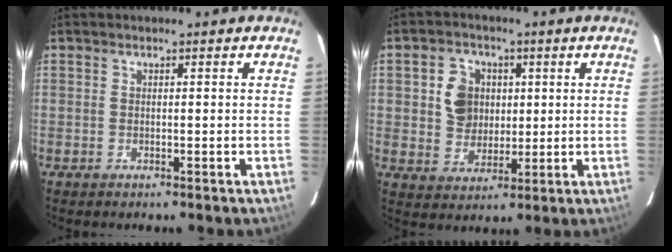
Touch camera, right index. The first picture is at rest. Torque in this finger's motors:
{"motor_torque": [0.12, 0.04, 0.18, 0.05]}